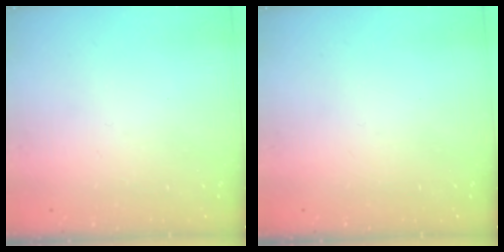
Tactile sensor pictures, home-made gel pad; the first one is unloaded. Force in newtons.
{"total": 0.0}